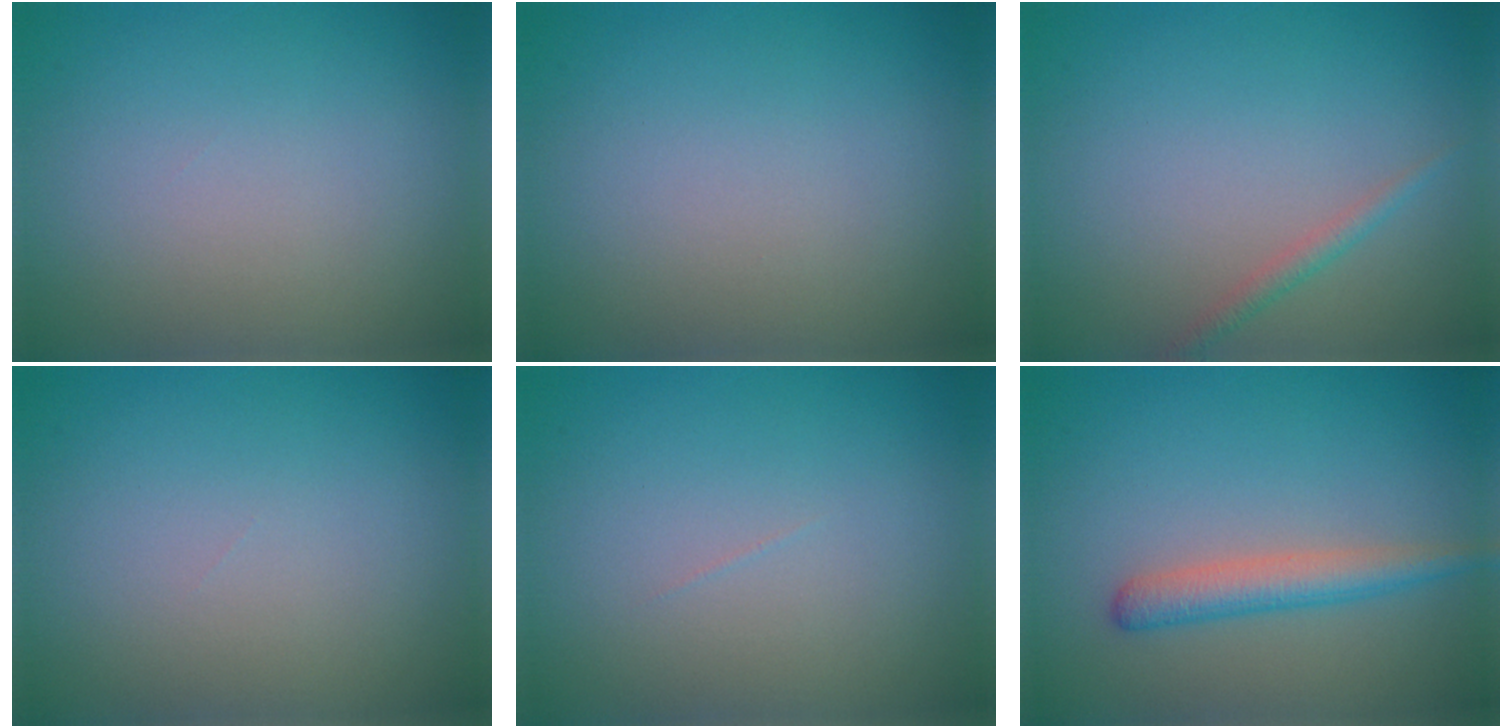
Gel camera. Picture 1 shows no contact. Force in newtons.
{"total": 0.0}
{"total": 1.1, "press": 1.1, "slide": 0.1}
{"total": 0.0}
{"total": 0.0}
{"total": 2.8, "press": 2.8, "slide": 0.1}